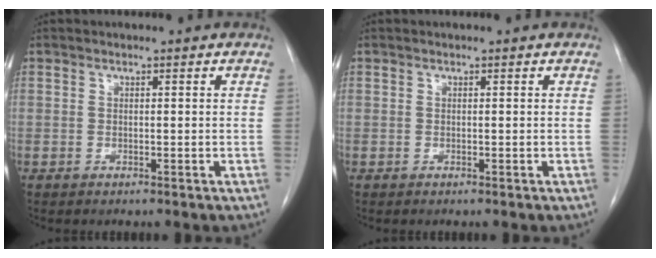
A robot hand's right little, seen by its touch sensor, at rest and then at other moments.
{"total": 0.0}